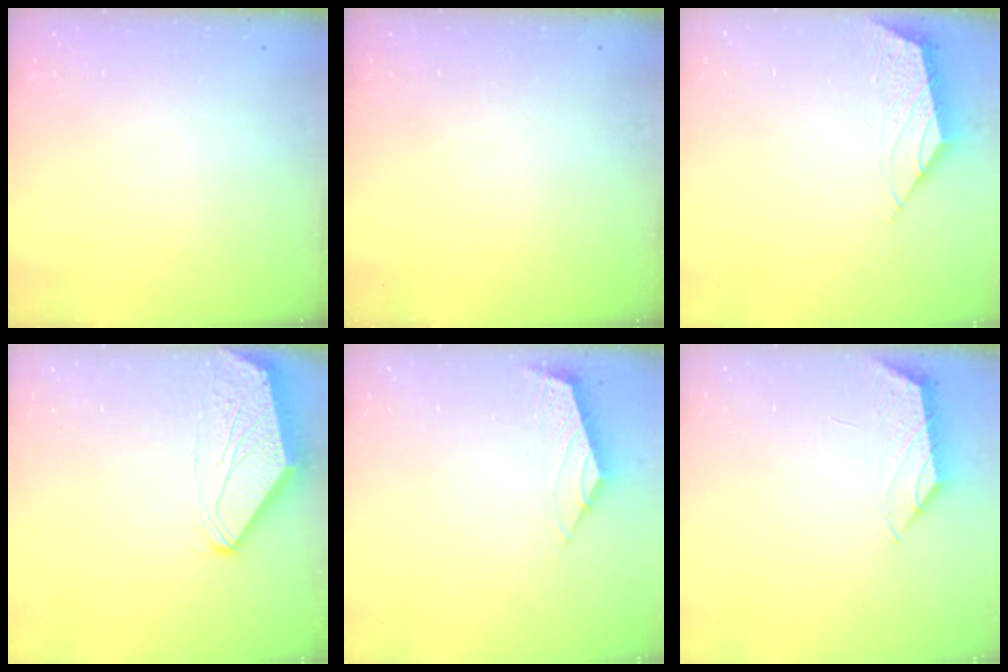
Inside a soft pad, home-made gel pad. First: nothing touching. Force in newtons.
{"total": 0.0}
{"total": 1.8, "press": 1.7, "slide": 0.5}
{"total": 0.0}
{"total": 2.6, "press": 2.5, "slide": 0.6}
{"total": 1.1, "press": 1.0, "slide": 0.4}